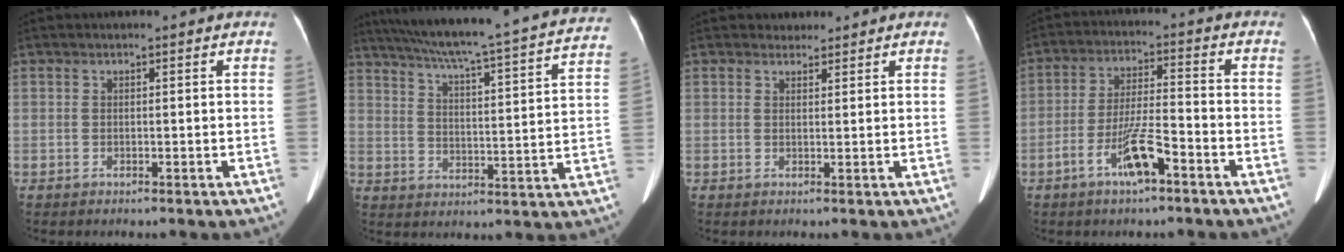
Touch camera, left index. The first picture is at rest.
{"total": 29.5, "force": [26.1, 1.3, 13.6], "torque": [-0.219, -0.047, 0.328]}
{"total": 1.5, "force": [1.3, 0.8, -0.2], "torque": [0.003, 0.004, 0.017]}
{"total": 7.9, "force": [-4.4, 1.1, 6.5], "torque": [-0.132, 0.000, -0.079]}